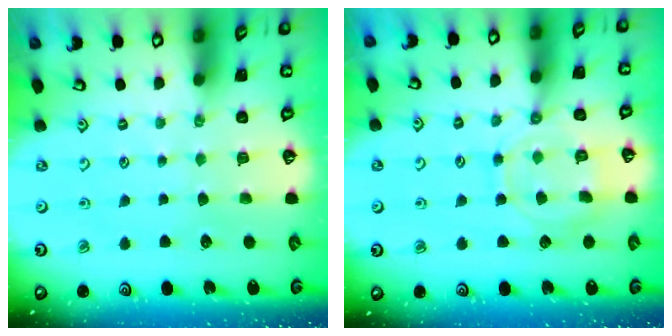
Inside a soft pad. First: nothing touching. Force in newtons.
{"total": 11.5, "press": 11.5, "slide": 0.7}